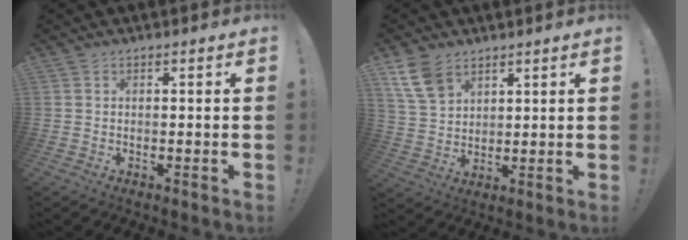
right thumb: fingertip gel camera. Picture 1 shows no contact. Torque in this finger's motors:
{"motor_torque": [0.00, 0.15, 0.74, 0.53, 0.00]}